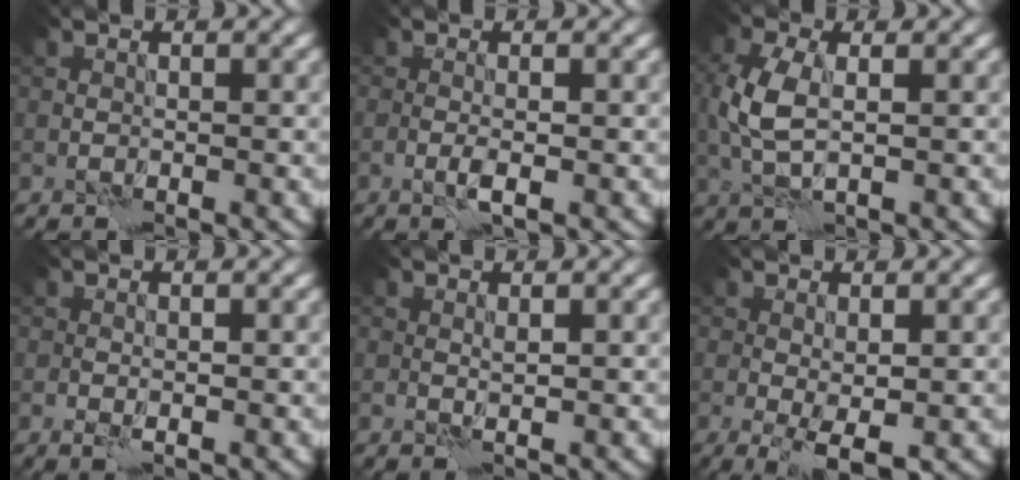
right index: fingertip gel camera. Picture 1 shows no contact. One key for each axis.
{"total": 1.6, "fx": -0.5, "fy": 0.3, "fz": 1.5, "tx": -0.033, "ty": -0.001, "tz": -0.012}
{"total": 5.1, "fx": 0.1, "fy": 2.8, "fz": 4.3, "tx": -0.114, "ty": 0.002, "tz": 0.003}
{"total": 1.0, "fx": -0.1, "fy": 0.4, "fz": 0.9, "tx": -0.021, "ty": -0.003, "tz": -0.001}
{"total": 0.6, "fx": 0.3, "fy": 0.0, "fz": 0.6, "tx": -0.012, "ty": 0.000, "tz": 0.004}
{"total": 3.5, "fx": -0.9, "fy": 1.0, "fz": 3.2, "tx": -0.061, "ty": -0.009, "tz": -0.013}